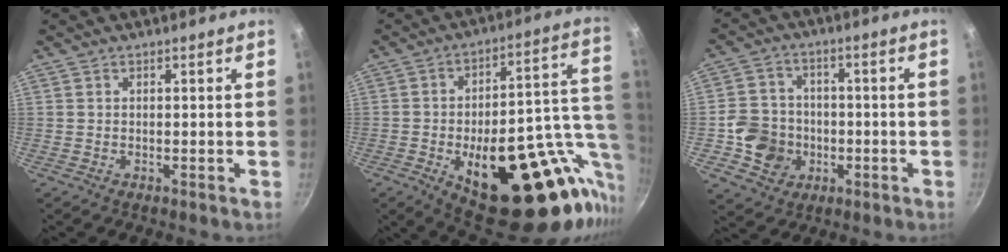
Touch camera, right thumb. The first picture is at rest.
{"total": 31.5, "force": [-7.8, 14.1, 27.0], "torque": [-0.321, 0.011, -0.092]}
{"total": 9.9, "force": [-2.2, 9.0, 3.6], "torque": [-0.042, 0.027, -0.039]}